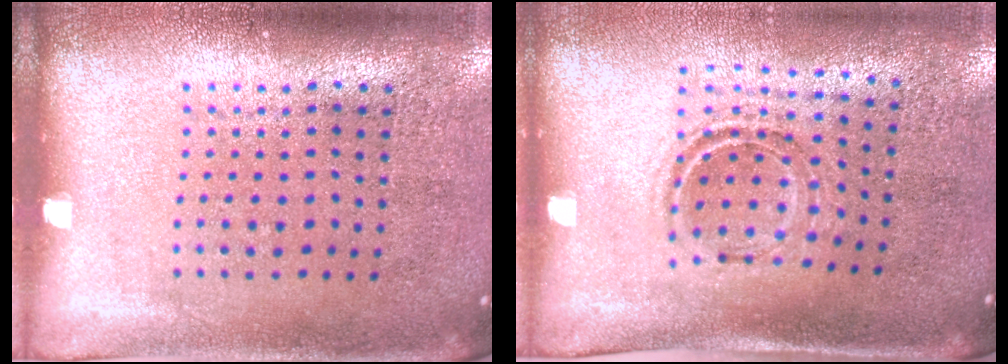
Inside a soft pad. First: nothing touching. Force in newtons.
{"total": 1.0, "press": 0.9, "slide": 0.3}